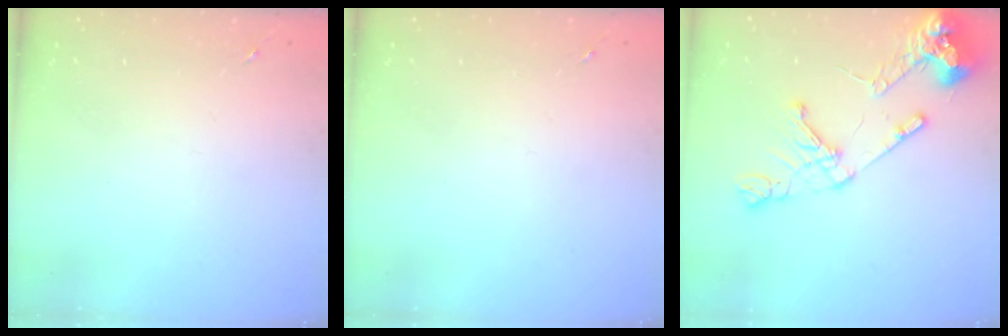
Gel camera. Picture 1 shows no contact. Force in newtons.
{"total": 0.0}
{"total": 14.1, "press": 14.0, "slide": 1.9}